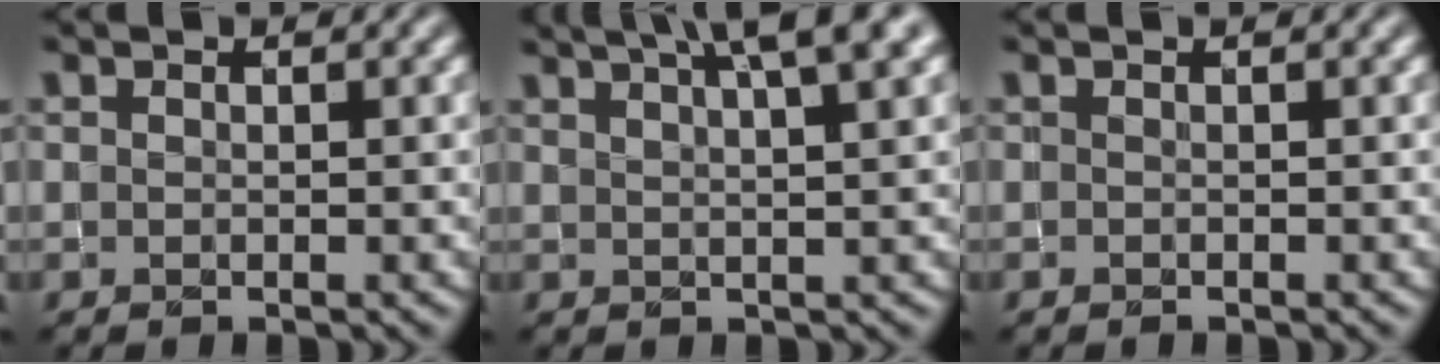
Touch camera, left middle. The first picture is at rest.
{"total": 6.9, "force": [4.5, 1.6, 5.0], "torque": [-0.043, 0.031, 0.041]}
{"total": 0.5, "force": [-0.2, 0.1, 0.5], "torque": [-0.009, -0.002, -0.003]}